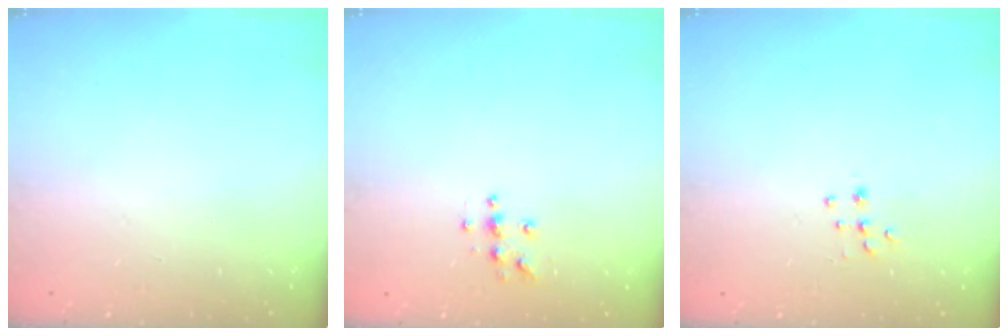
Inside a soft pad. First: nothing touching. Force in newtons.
{"total": 4.9, "press": 4.9, "slide": 0.2}
{"total": 6.8, "press": 6.8, "slide": 0.5}